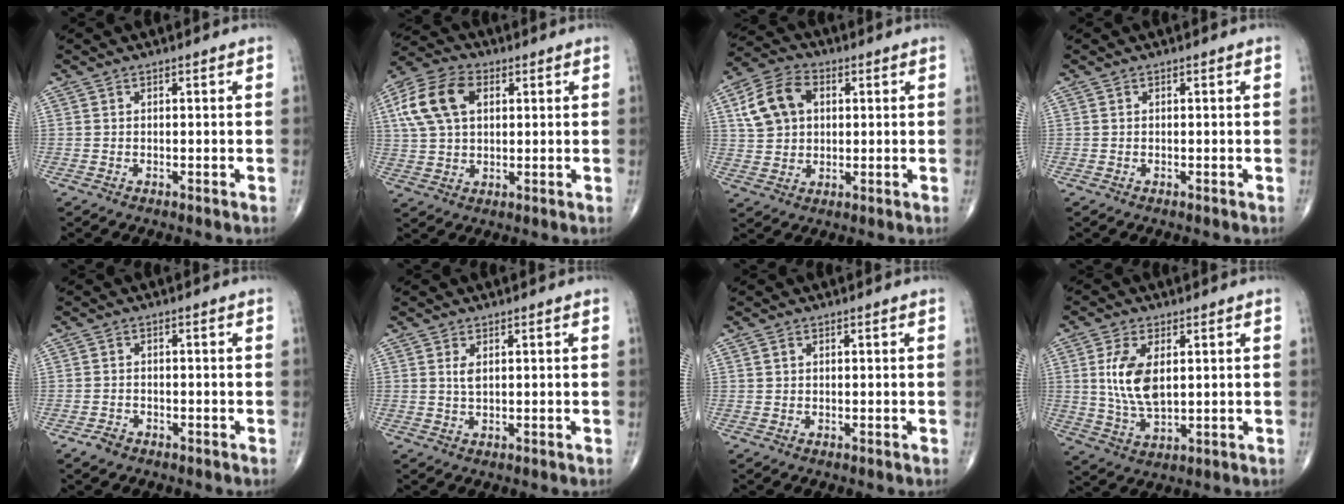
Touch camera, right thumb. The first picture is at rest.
{"total": 12.7, "force": [3.6, 8.1, 9.0], "torque": [-0.174, 0.014, 0.064]}
{"total": 10.7, "force": [2.8, 7.8, 6.7], "torque": [-0.113, 0.011, 0.049]}
{"total": 0.0}
{"total": 2.0, "force": [-1.4, 1.2, 0.7], "torque": [-0.017, 0.007, -0.023]}
{"total": 1.8, "force": [0.6, 0.8, 1.5], "torque": [-0.031, -0.002, 0.015]}
{"total": 0.7, "force": [0.3, 0.5, 0.4], "torque": [-0.006, 0.001, 0.006]}
{"total": 9.7, "force": [1.9, 5.0, 8.1], "torque": [-0.161, -0.013, 0.042]}